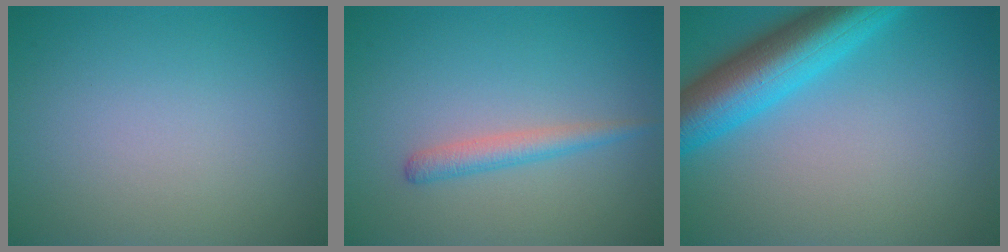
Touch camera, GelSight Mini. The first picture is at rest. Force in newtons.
{"total": 1.9, "press": 1.9, "slide": 0.1}
{"total": 8.2, "press": 8.2, "slide": 0.3}